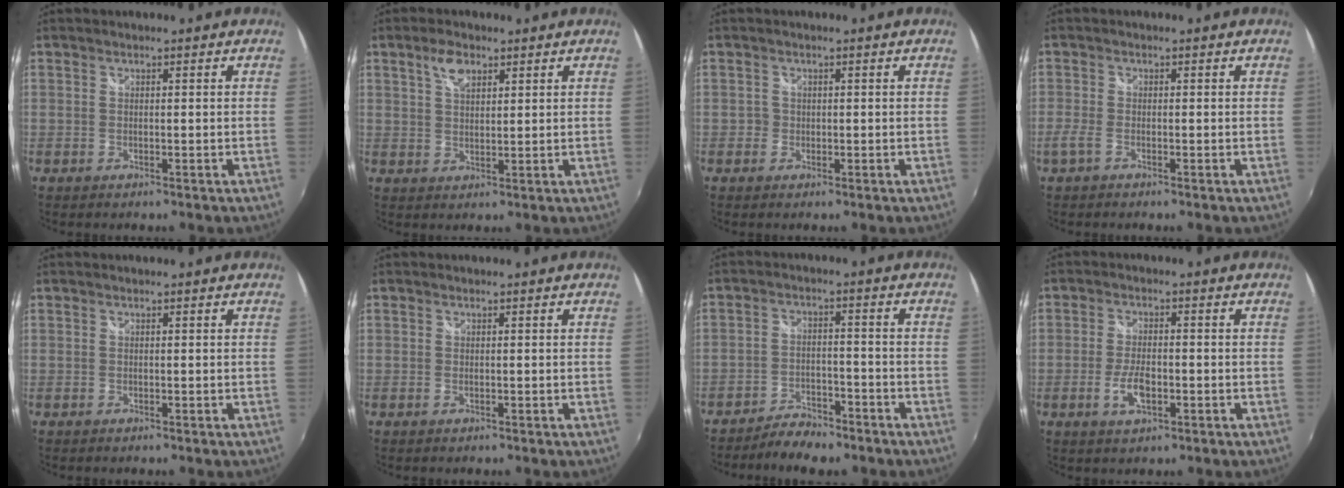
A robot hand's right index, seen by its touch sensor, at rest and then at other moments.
{"total": 4.4, "force": [2.5, 2.2, 2.9], "torque": [-0.051, 0.008, 0.046]}
{"total": 1.3, "force": [-0.4, 1.2, 0.0], "torque": [0.000, 0.000, -0.008]}
{"total": 2.3, "force": [-1.4, 0.8, 1.5], "torque": [-0.039, -0.004, -0.032]}
{"total": 0.0}
{"total": 0.0}
{"total": 6.7, "force": [-5.7, 2.5, 2.5], "torque": [-0.071, 0.002, -0.094]}
{"total": 4.9, "force": [-1.5, 2.2, 4.2], "torque": [-0.090, 0.000, -0.027]}